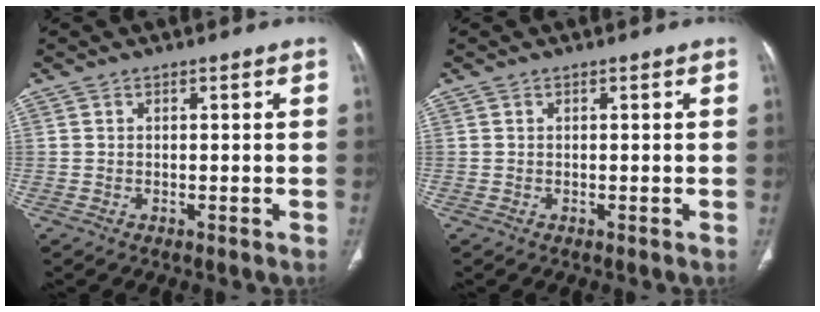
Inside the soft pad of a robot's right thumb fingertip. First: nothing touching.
{"total": 0.0}